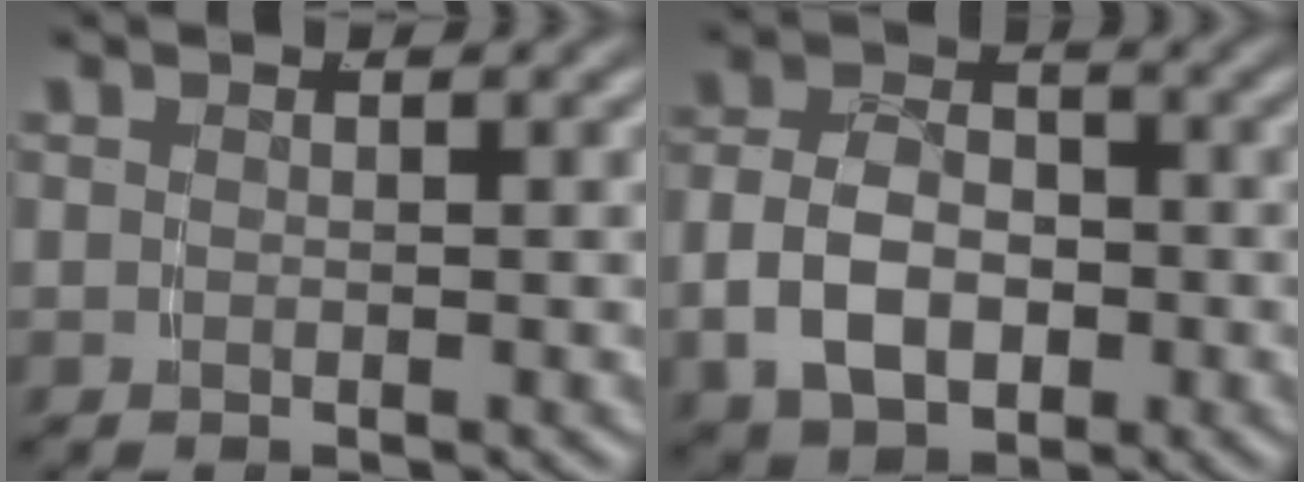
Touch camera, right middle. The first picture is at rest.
{"total": 7.3, "force": [-1.4, 5.6, 4.5], "torque": [-0.082, -0.010, -0.021]}